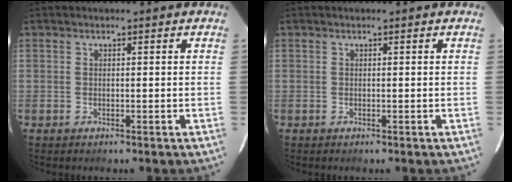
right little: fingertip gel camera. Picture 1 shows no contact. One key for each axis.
{"total": 0.0}